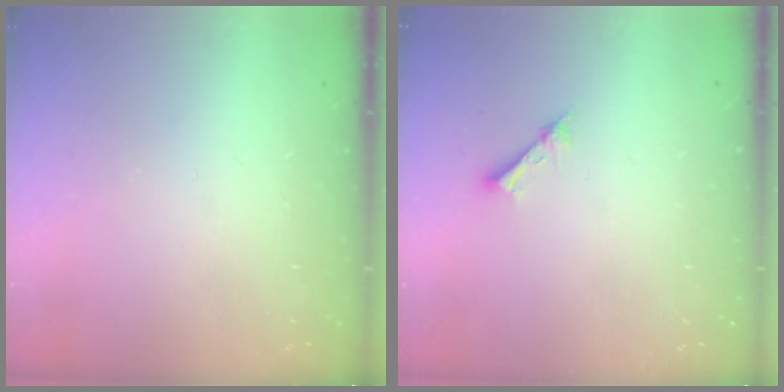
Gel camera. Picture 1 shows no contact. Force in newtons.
{"total": 1.5, "press": 1.5, "slide": 0.2}